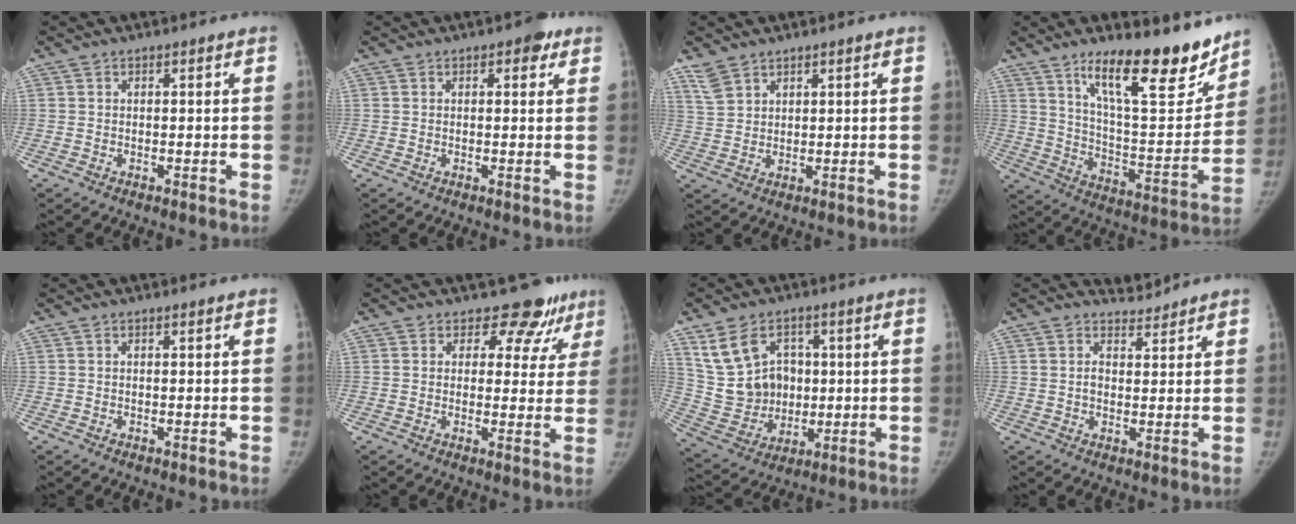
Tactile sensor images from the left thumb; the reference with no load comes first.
{"total": 3.0, "force": [1.6, 1.6, 2.0], "torque": [-0.010, -0.002, 0.015]}
{"total": 4.1, "force": [3.1, 2.3, 1.4], "torque": [-0.021, -0.010, 0.071]}
{"total": 19.5, "force": [13.8, 5.6, 12.6], "torque": [-0.153, -0.095, 0.230]}
{"total": 0.0}
{"total": 8.7, "force": [6.8, 5.2, 1.6], "torque": [0.032, -0.033, 0.067]}
{"total": 13.9, "force": [4.4, 11.0, 7.2], "torque": [-0.106, -0.006, 0.104]}
{"total": 2.9, "force": [2.6, 1.2, 0.2], "torque": [0.008, -0.015, 0.042]}